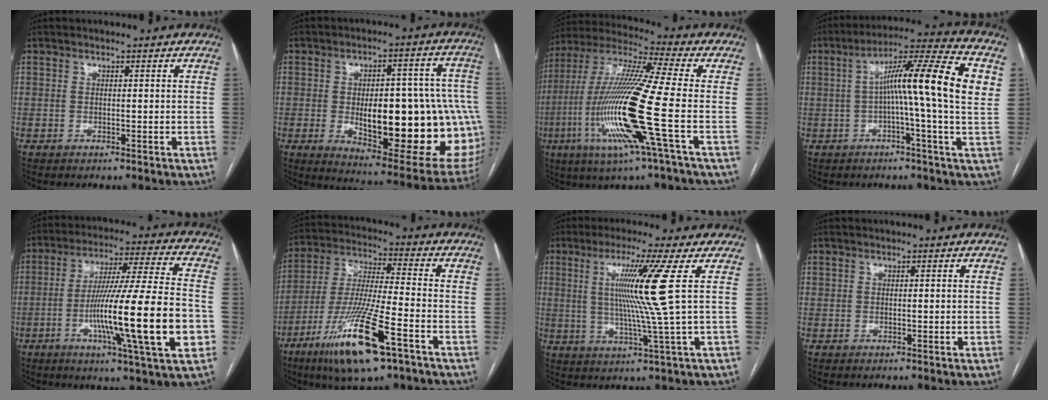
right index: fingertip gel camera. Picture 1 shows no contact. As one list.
[{"total": 26.2, "force": [-3.7, 9.1, 24.3], "torque": [-0.253, 0.013, -0.020]}, {"total": 19.4, "force": [-4.9, -0.4, 18.8], "torque": [-0.403, -0.019, -0.106]}, {"total": 15.8, "force": [2.1, -0.4, 15.6], "torque": [-0.251, 0.030, 0.023]}, {"total": 21.5, "force": [-5.2, 0.1, 20.8], "torque": [-0.325, -0.013, -0.089]}, {"total": 16.8, "force": [-8.9, 1.6, 14.1], "torque": [-0.297, -0.037, -0.159]}, {"total": 10.4, "force": [2.5, -3.2, 9.6], "torque": [-0.172, -0.007, 0.055]}, {"total": 0.5, "force": [0.3, 0.4, 0.3], "torque": [0.000, 0.000, 0.005]}]